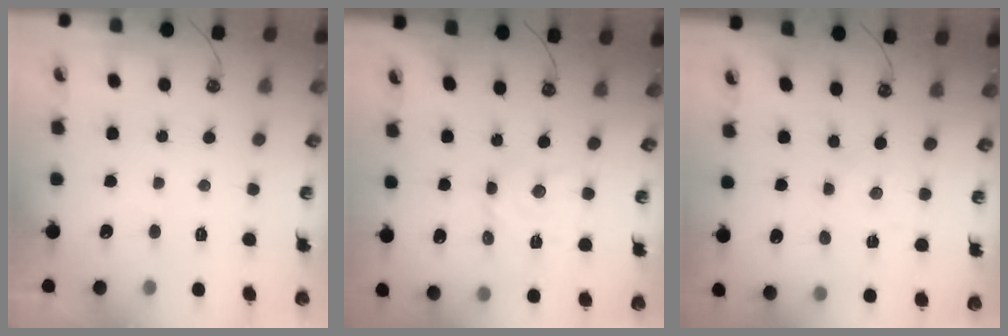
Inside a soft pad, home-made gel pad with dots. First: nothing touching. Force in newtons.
{"total": 7.5, "press": 7.4, "slide": 1.3}
{"total": 0.0}